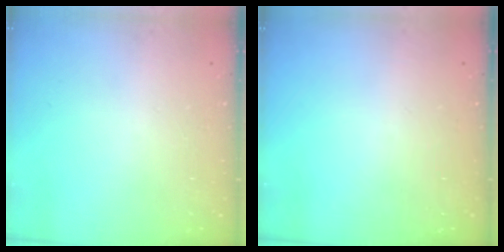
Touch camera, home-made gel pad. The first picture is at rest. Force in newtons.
{"total": 0.0}